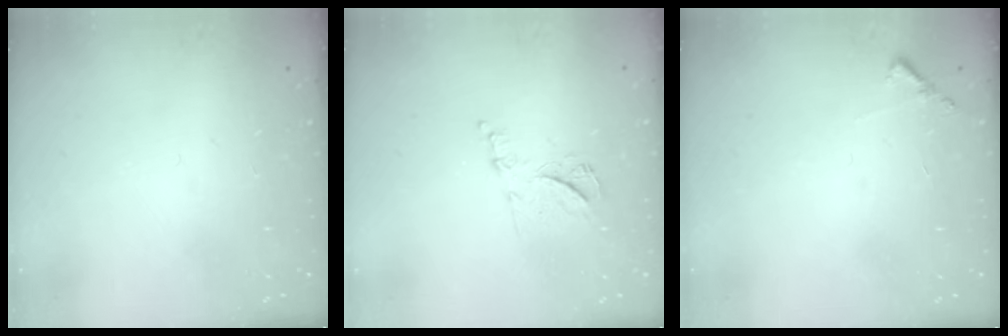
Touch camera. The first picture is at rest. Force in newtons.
{"total": 9.1, "press": 9.1, "slide": 0.5}
{"total": 5.8, "press": 5.8, "slide": 0.4}